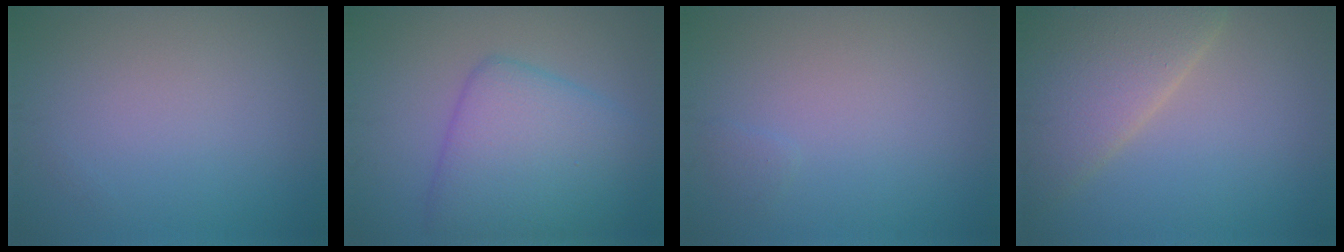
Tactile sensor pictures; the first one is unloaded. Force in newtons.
{"total": 7.2, "press": 7.2, "slide": 0.1}
{"total": 0.5, "press": 0.5, "slide": 0.0}
{"total": 6.4, "press": 6.4, "slide": 0.6}